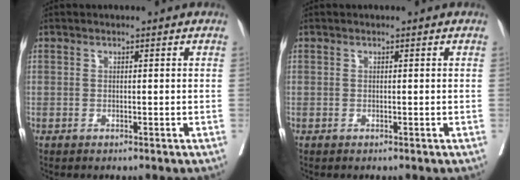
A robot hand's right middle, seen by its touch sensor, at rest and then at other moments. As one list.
[{"total": 0.0}]